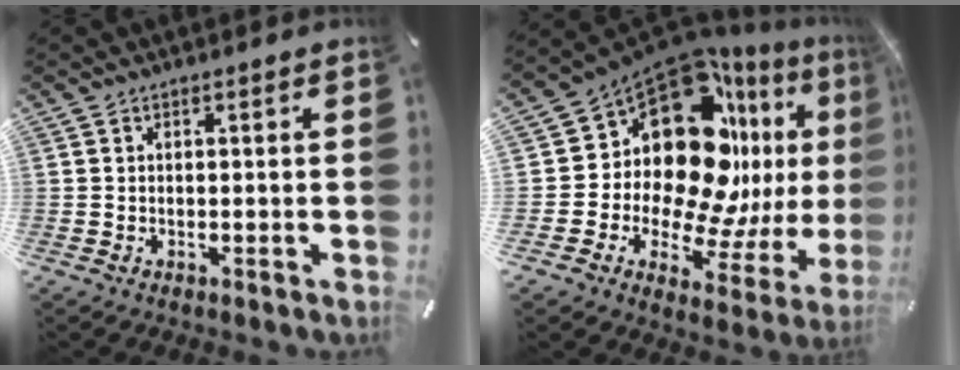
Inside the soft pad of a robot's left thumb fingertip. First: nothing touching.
{"total": 21.1, "force": [9.1, 13.0, 13.8], "torque": [-0.242, -0.112, 0.157]}